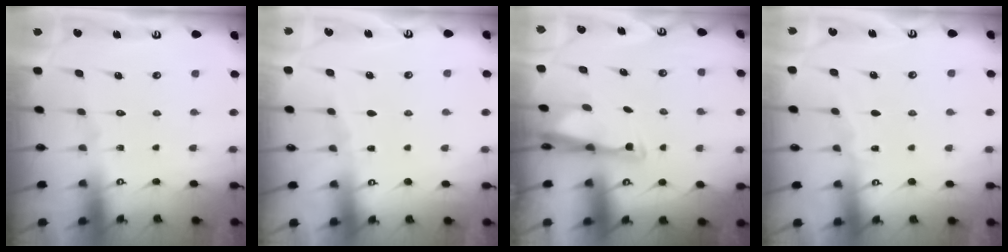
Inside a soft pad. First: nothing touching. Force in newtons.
{"total": 2.7, "press": 2.7, "slide": 0.4}
{"total": 2.7, "press": 2.6, "slide": 0.8}
{"total": 2.8, "press": 2.8, "slide": 0.3}